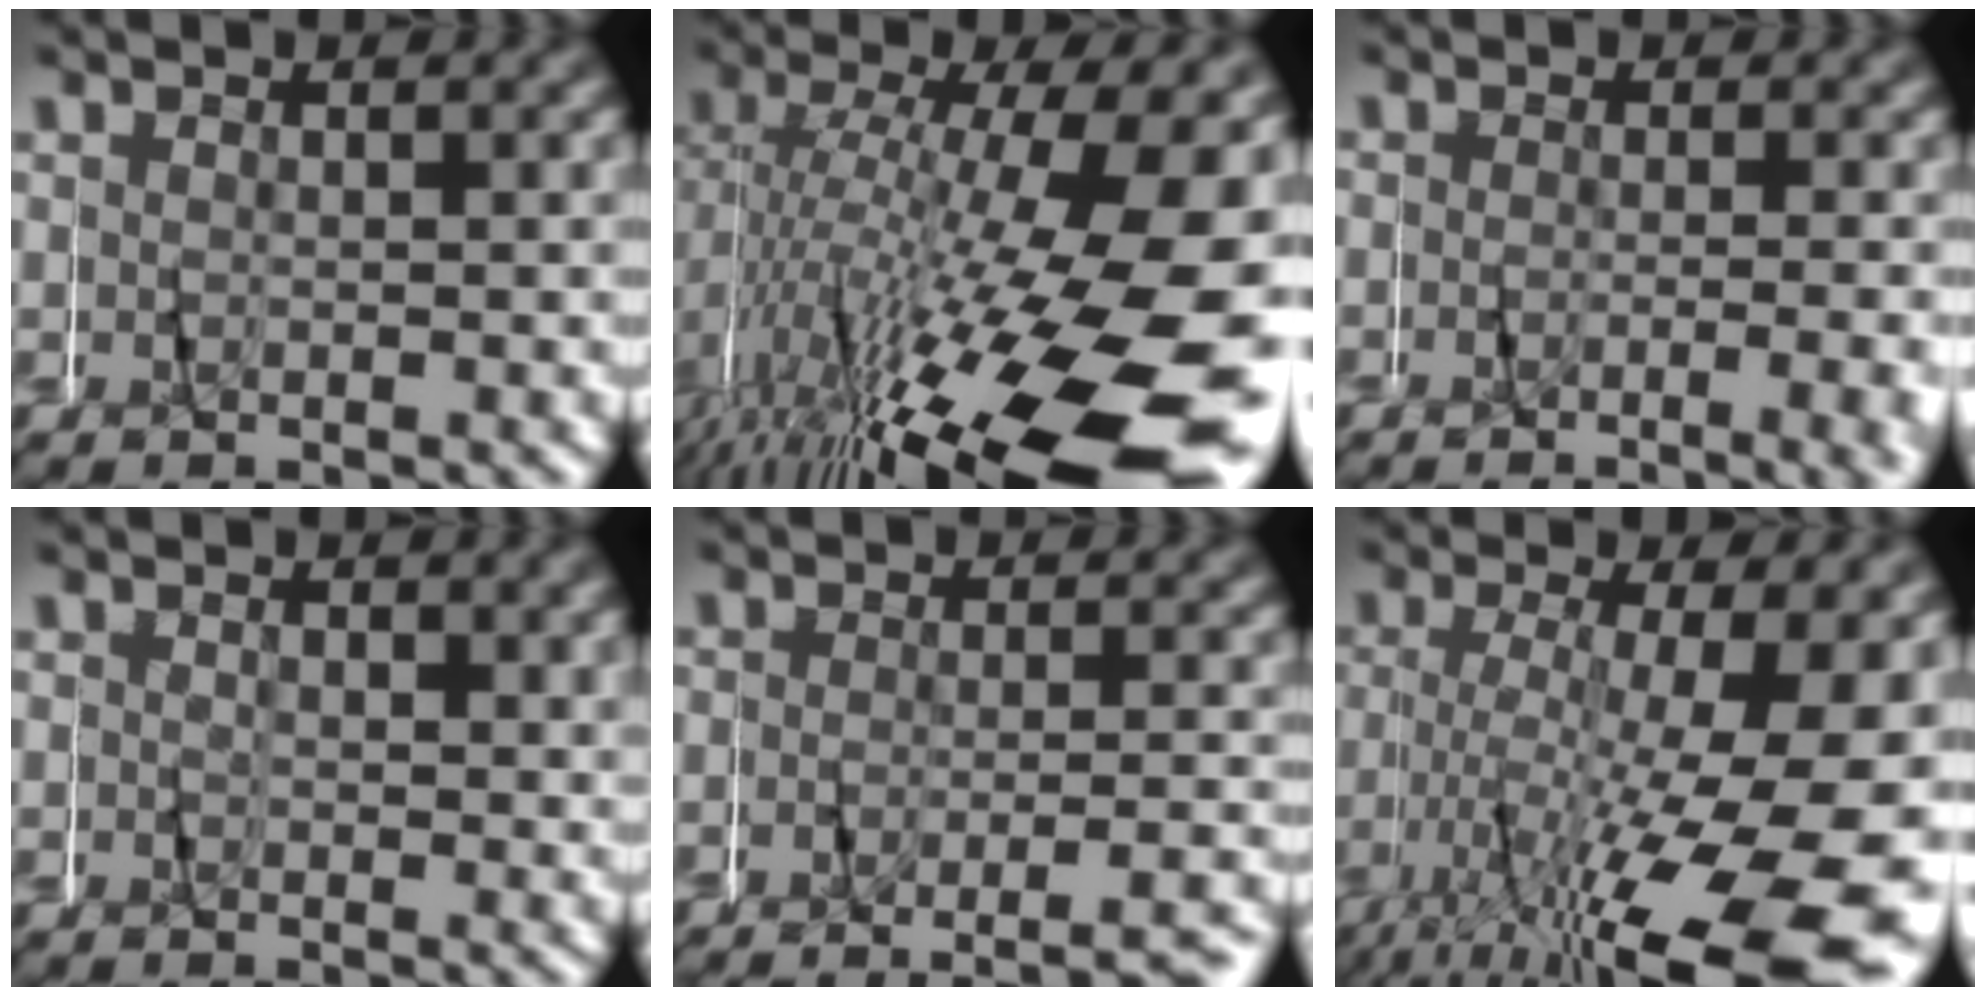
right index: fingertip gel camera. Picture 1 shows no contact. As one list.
[{"total": 17.3, "force": [-6.0, 6.9, 14.7], "torque": [-0.215, -0.030, -0.061]}, {"total": 2.9, "force": [-1.2, 0.6, 2.6], "torque": [-0.020, -0.004, -0.020]}, {"total": 1.3, "force": [0.9, 0.9, 0.3], "torque": [-0.007, -0.004, 0.015]}, {"total": 4.6, "force": [-3.9, 0.9, 2.2], "torque": [-0.023, -0.009, -0.062]}, {"total": 12.6, "force": [-4.1, 4.6, 11.0], "torque": [-0.157, -0.021, -0.045]}]